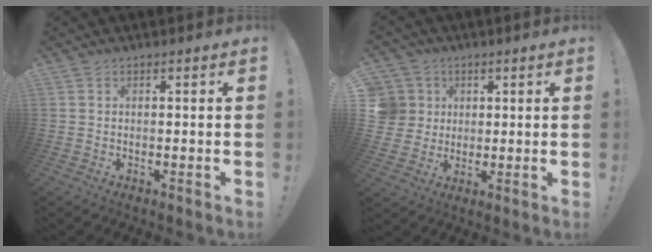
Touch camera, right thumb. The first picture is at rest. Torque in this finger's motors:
{"motor_torque": [0.17, 0.23, 0.61, 0.23, 0.07]}